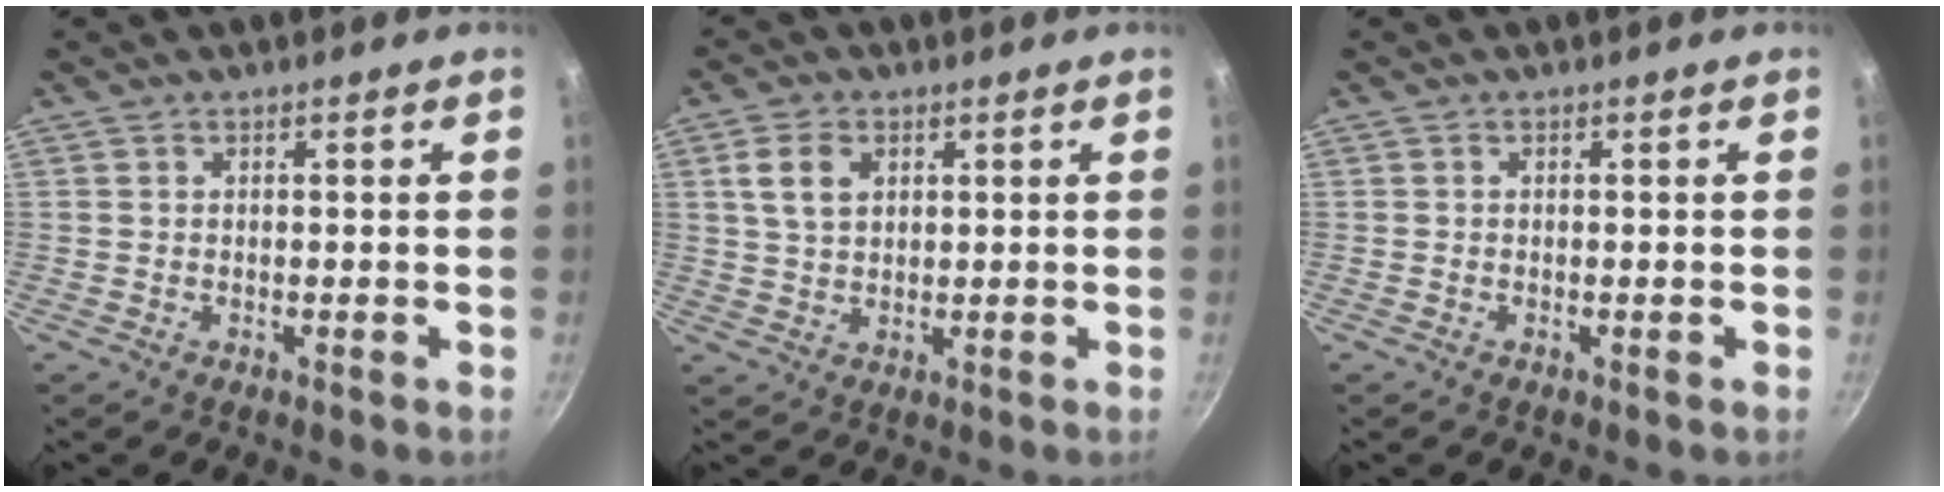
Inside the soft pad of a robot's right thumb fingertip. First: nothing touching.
{"total": 5.8, "force": [2.0, 4.0, 3.7], "torque": [-0.058, -0.001, 0.038]}
{"total": 0.0}